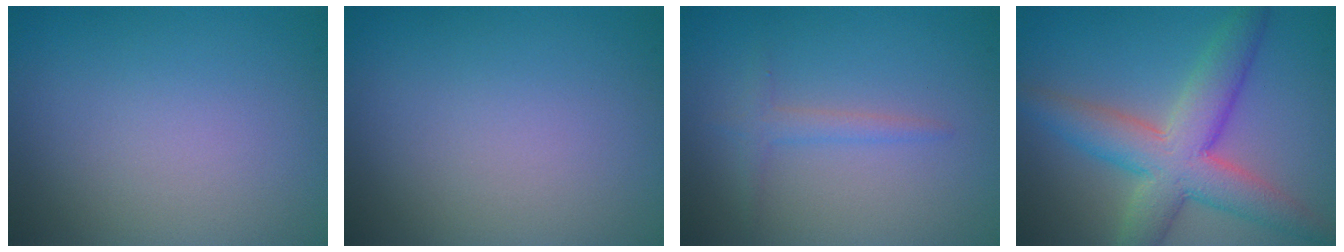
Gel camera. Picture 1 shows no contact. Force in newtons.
{"total": 0.0}
{"total": 1.5, "press": 1.5, "slide": 0.1}
{"total": 6.9, "press": 6.9, "slide": 0.4}